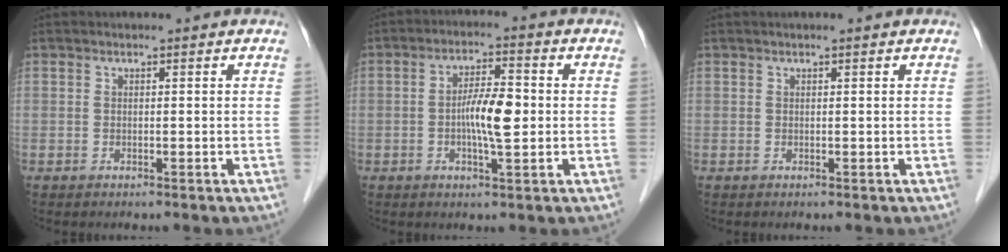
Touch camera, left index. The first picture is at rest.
{"total": 6.4, "force": [-0.6, 1.3, 6.2], "torque": [-0.116, 0.003, -0.013]}
{"total": 0.6, "force": [0.5, 0.0, 0.4], "torque": [-0.008, 0.010, 0.008]}